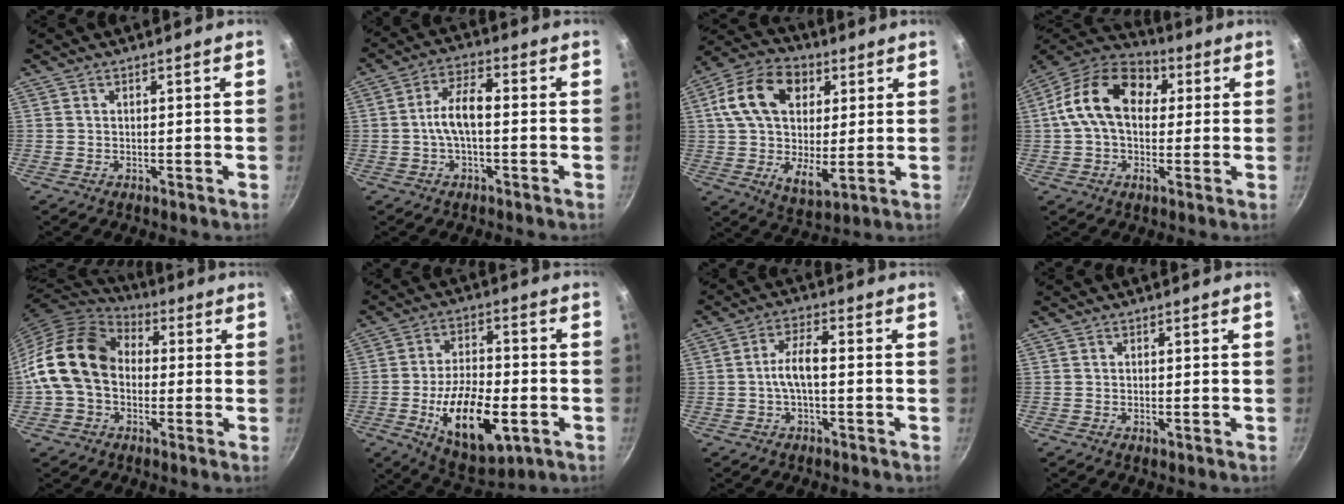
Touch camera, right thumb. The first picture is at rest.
{"total": 7.3, "force": [-0.6, 3.3, 6.4], "torque": [-0.115, 0.030, -0.018]}
{"total": 18.3, "force": [4.8, 11.9, 13.1], "torque": [-0.212, -0.006, 0.072]}
{"total": 16.9, "force": [3.1, 11.4, 12.1], "torque": [-0.187, 0.020, 0.031]}
{"total": 16.3, "force": [-0.2, 12.3, 10.7], "torque": [-0.174, 0.039, -0.017]}
{"total": 17.8, "force": [-5.1, 8.6, 14.8], "torque": [-0.230, 0.015, -0.074]}
{"total": 5.7, "force": [-0.8, 2.2, 5.2], "torque": [-0.102, 0.027, -0.020]}
{"total": 1.0, "force": [-0.3, 0.4, 0.9], "torque": [-0.018, 0.001, -0.006]}